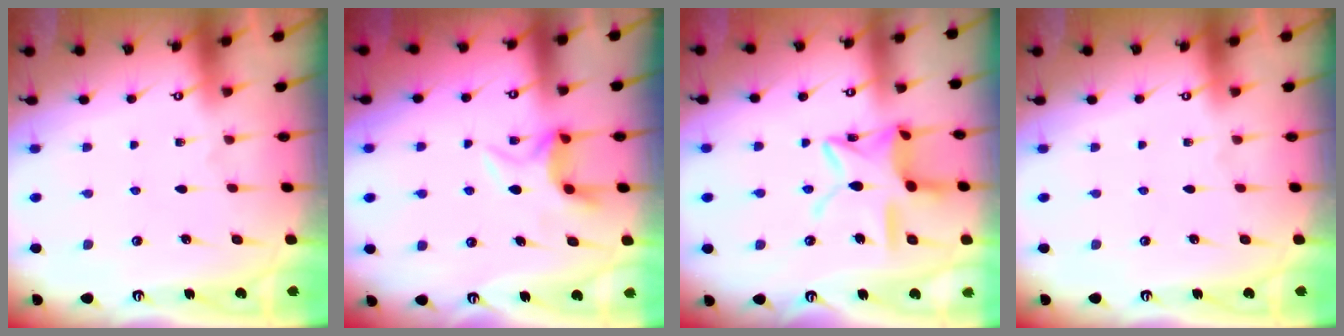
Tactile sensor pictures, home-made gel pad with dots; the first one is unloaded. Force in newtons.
{"total": 7.1, "press": 7.1, "slide": 0.6}
{"total": 14.3, "press": 14.3, "slide": 1.1}
{"total": 0.0}